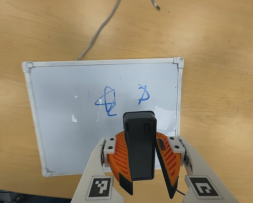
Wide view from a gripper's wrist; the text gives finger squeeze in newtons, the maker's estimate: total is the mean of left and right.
{"total": 9.9, "left": 10.1, "right": 9.7}